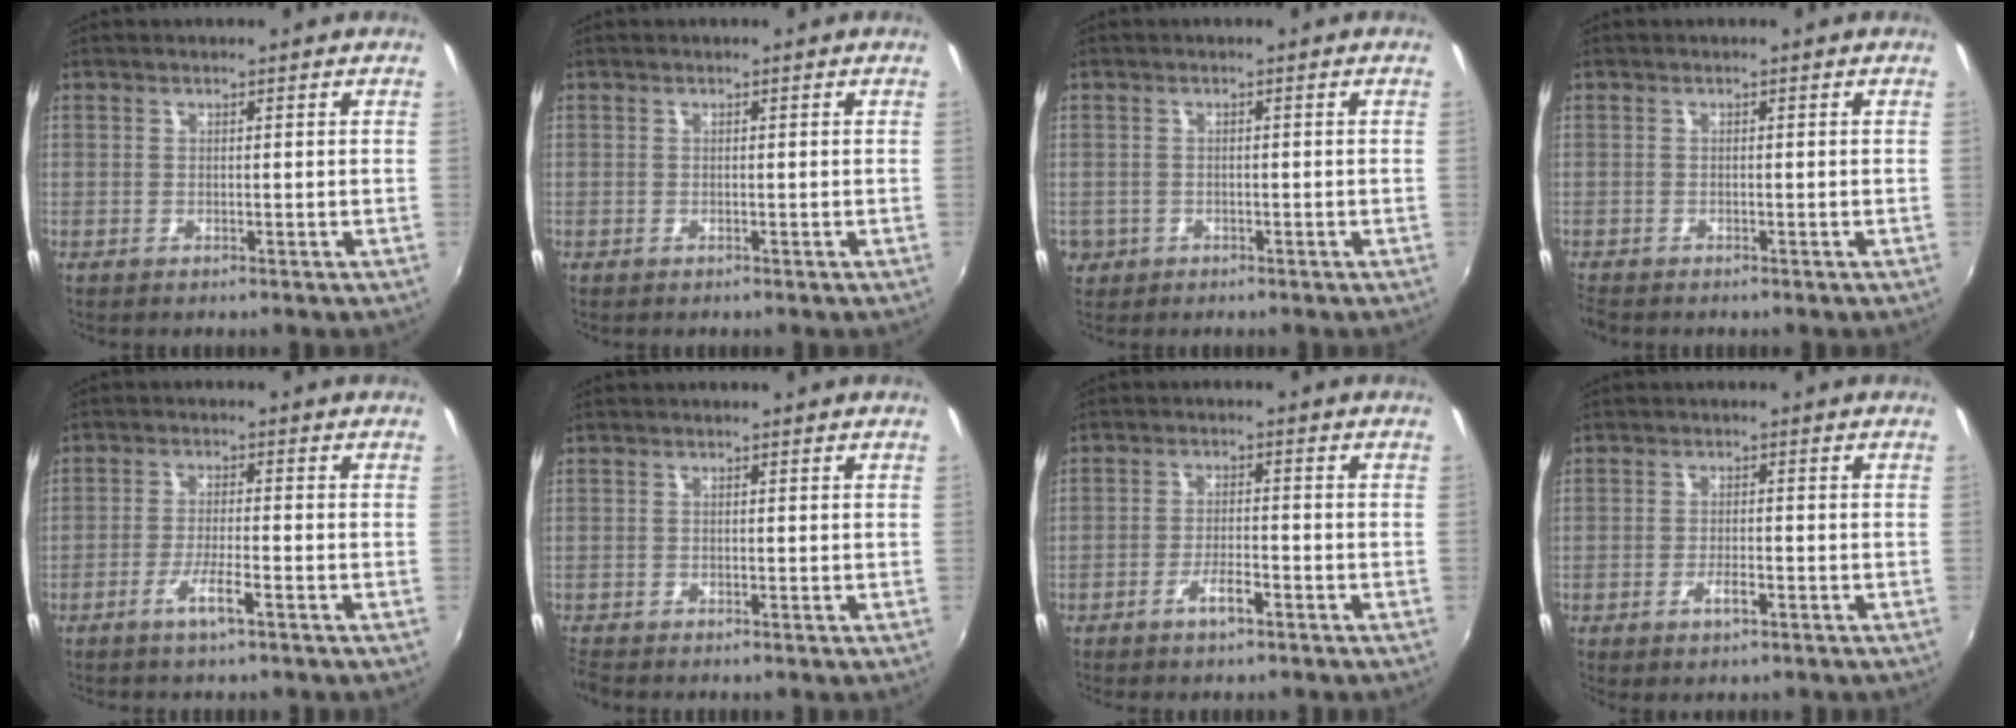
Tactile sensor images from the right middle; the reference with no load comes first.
{"total": 0.0}
{"total": 3.9, "force": [-1.1, 3.5, 1.3], "torque": [-0.040, -0.001, -0.013]}
{"total": 1.9, "force": [-1.8, 0.4, 0.7], "torque": [-0.015, -0.014, -0.032]}
{"total": 4.3, "force": [-2.9, 0.3, 3.2], "torque": [-0.072, -0.004, -0.055]}
{"total": 2.3, "force": [-2.2, 0.2, 0.7], "torque": [-0.018, -0.016, -0.043]}
{"total": 3.9, "force": [-2.7, 0.9, 2.6], "torque": [-0.061, 0.000, -0.048]}
{"total": 3.0, "force": [-1.8, 1.0, 2.2], "torque": [-0.047, -0.004, -0.033]}